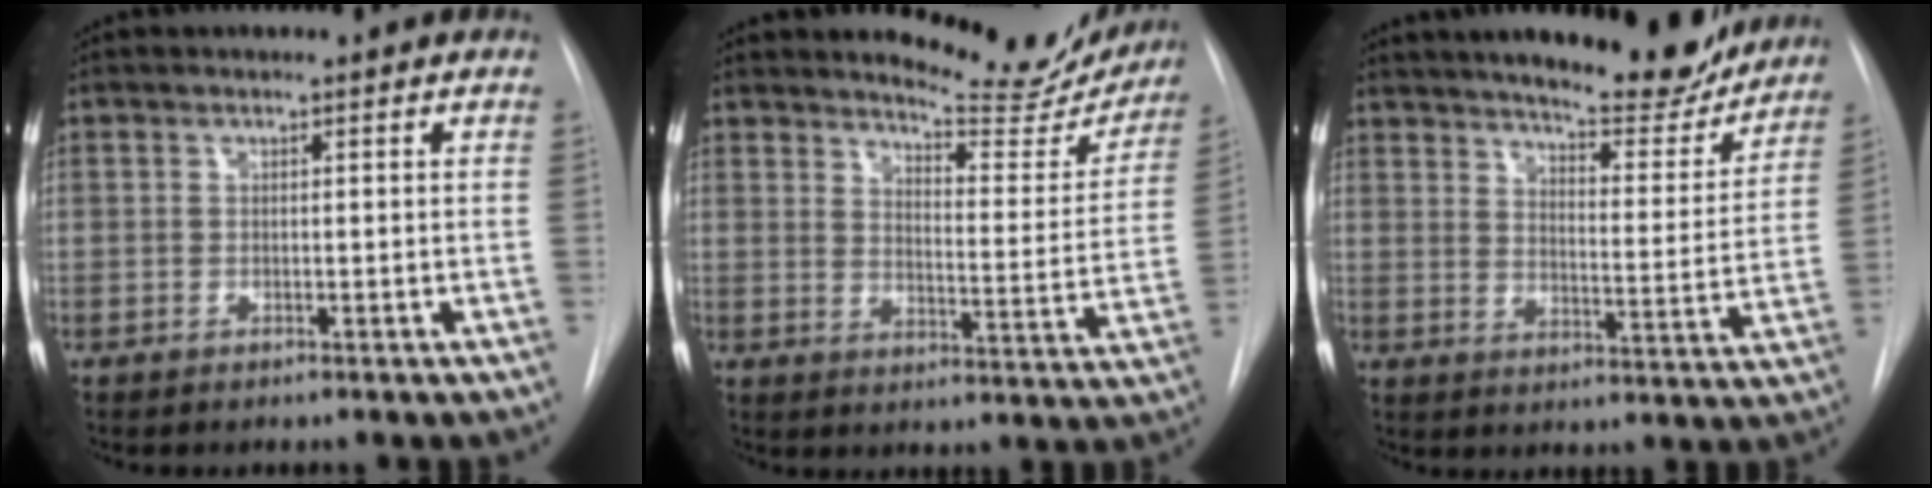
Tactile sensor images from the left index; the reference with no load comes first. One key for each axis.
{"total": 15.4, "fx": 14.7, "fy": 3.1, "fz": 3.5, "tx": -0.033, "ty": -0.068, "tz": 0.171}
{"total": 18.6, "fx": 16.5, "fy": 3.7, "fz": 7.7, "tx": -0.108, "ty": -0.027, "tz": 0.215}